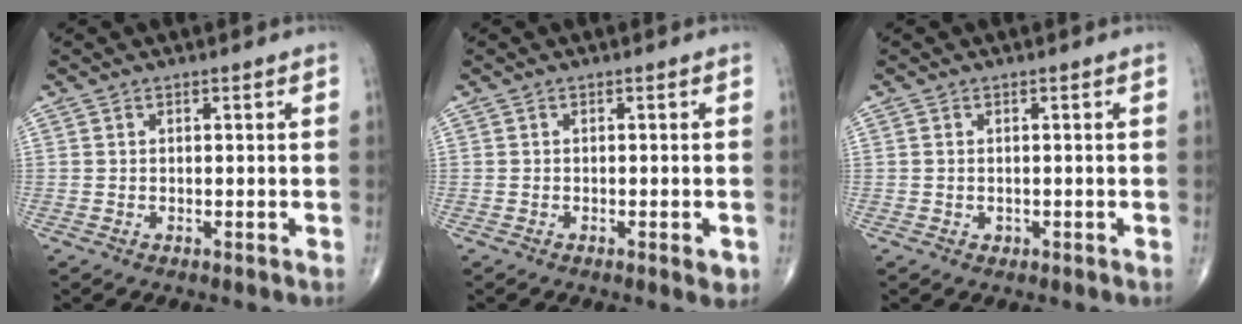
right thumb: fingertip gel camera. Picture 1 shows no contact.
{"total": 2.0, "force": [-0.8, 0.6, 1.8], "torque": [-0.021, -0.002, -0.010]}
{"total": 0.7, "force": [-0.1, 0.7, 0.3], "torque": [-0.005, 0.001, 0.002]}